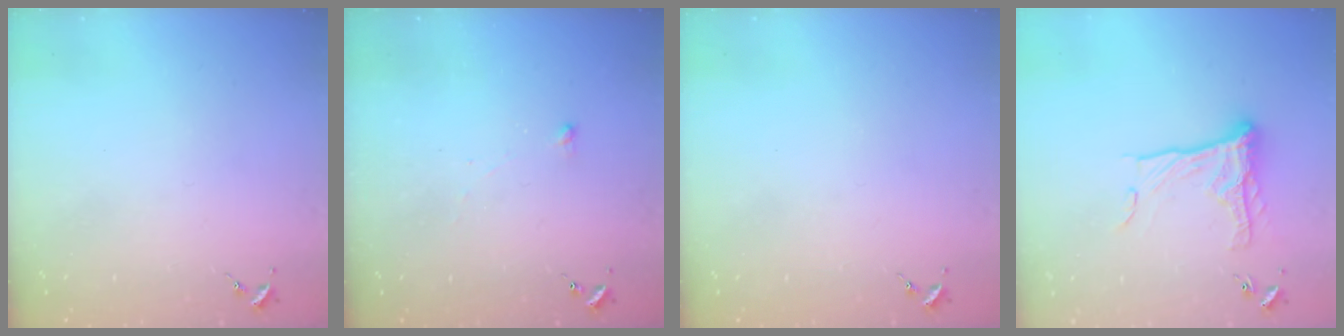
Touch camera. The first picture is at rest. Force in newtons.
{"total": 2.6, "press": 2.6, "slide": 0.6}
{"total": 0.0}
{"total": 14.6, "press": 14.5, "slide": 1.0}